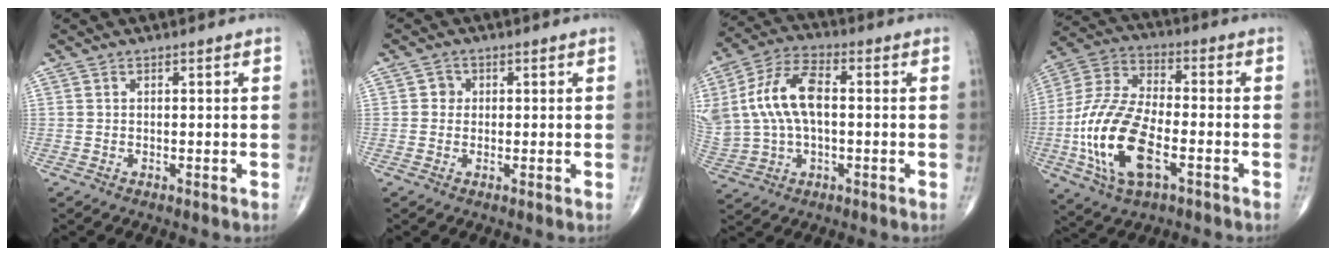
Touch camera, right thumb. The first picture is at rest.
{"total": 1.8, "force": [0.2, 1.7, 0.5], "torque": [0.002, 0.004, -0.003]}
{"total": 15.7, "force": [1.6, 8.9, 12.8], "torque": [-0.274, 0.026, 0.032]}
{"total": 18.4, "force": [-5.5, 8.7, 15.3], "torque": [-0.318, 0.019, -0.100]}